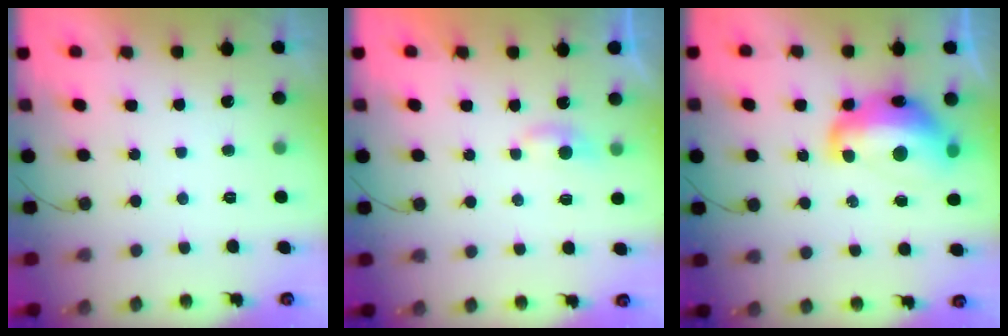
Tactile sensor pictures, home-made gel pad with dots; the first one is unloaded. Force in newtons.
{"total": 3.2, "press": 3.2, "slide": 0.4}
{"total": 15.6, "press": 15.5, "slide": 1.4}